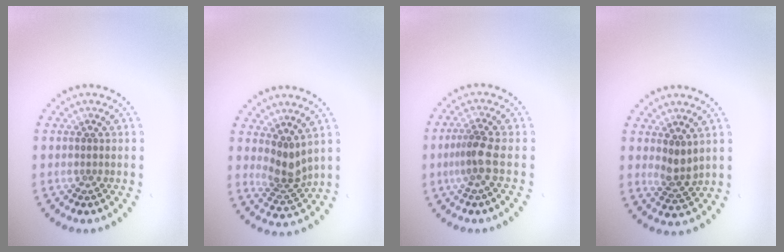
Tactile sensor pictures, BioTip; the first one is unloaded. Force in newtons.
{"total": 2.8, "press": 2.1, "slide": 1.8}
{"total": 2.4, "press": 1.7, "slide": 1.6}
{"total": 2.0, "press": 1.7, "slide": 1.1}